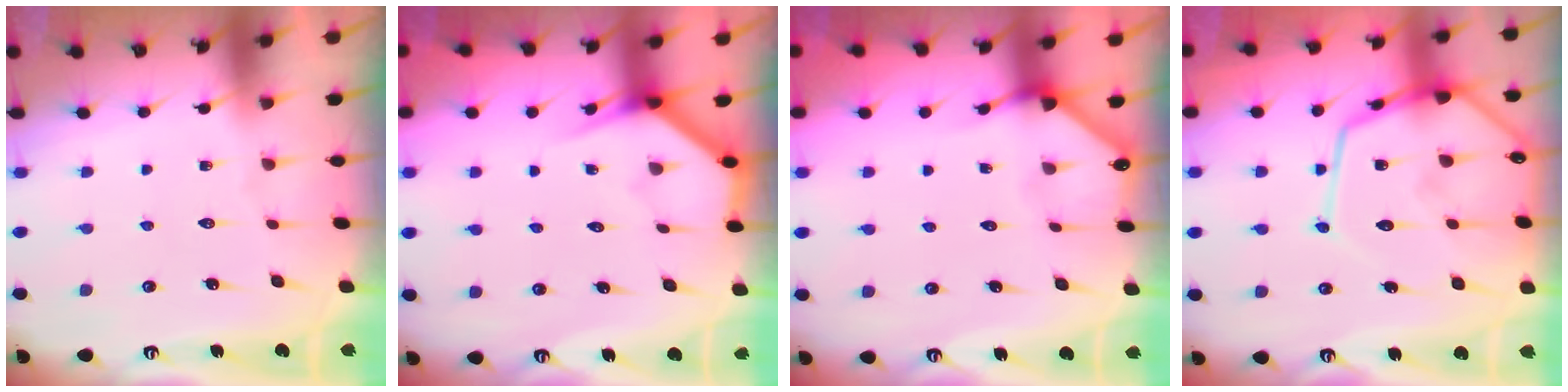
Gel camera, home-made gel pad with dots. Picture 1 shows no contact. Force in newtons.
{"total": 3.9, "press": 3.8, "slide": 0.3}
{"total": 2.4, "press": 2.4, "slide": 0.2}
{"total": 17.6, "press": 17.5, "slide": 1.6}